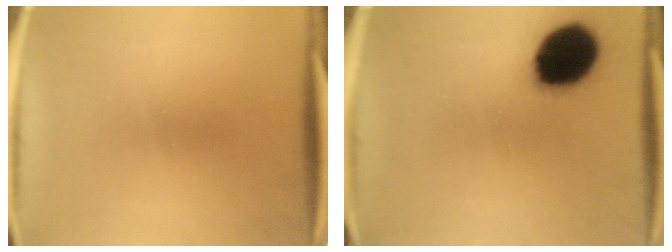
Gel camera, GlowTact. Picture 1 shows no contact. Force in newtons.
{"total": 18.8}